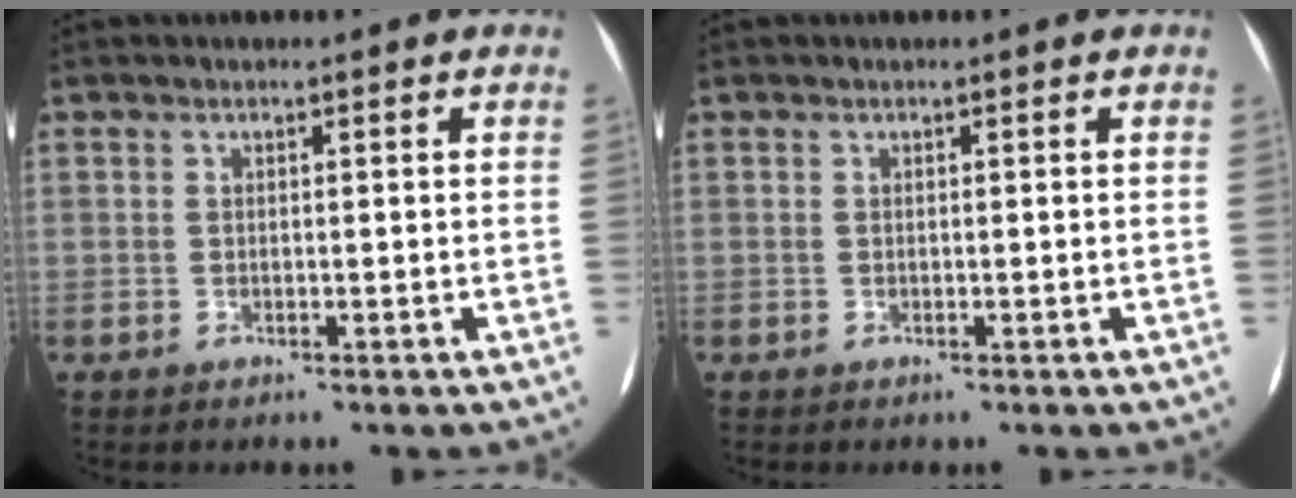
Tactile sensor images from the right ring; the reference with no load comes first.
{"total": 0.0}